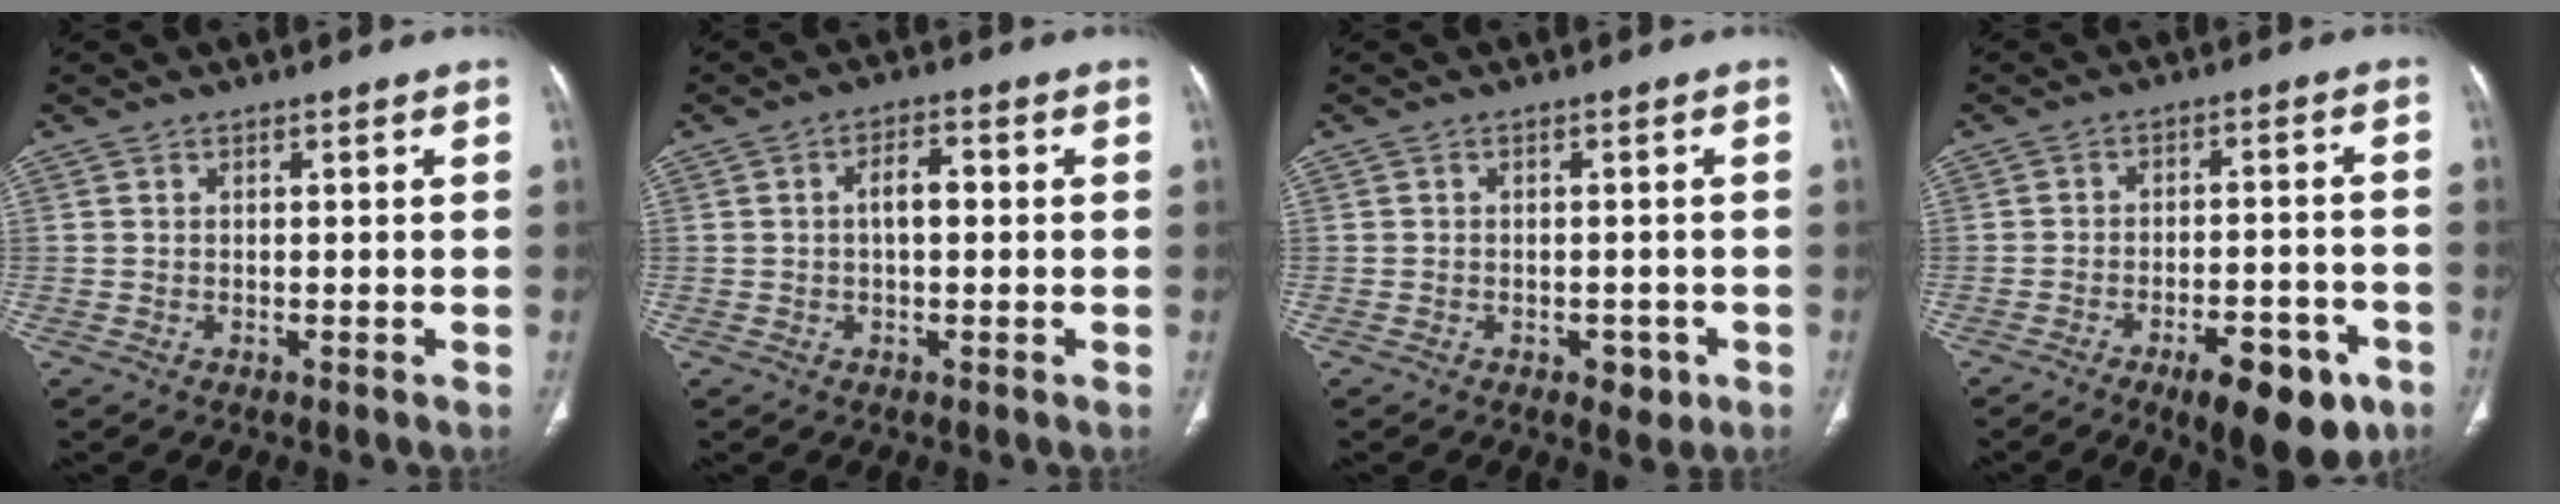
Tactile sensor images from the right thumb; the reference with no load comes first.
{"total": 4.1, "force": [0.3, 2.1, 3.6], "torque": [-0.057, 0.012, -0.001]}
{"total": 3.1, "force": [-1.4, 2.0, 1.8], "torque": [-0.008, 0.004, -0.013]}
{"total": 12.9, "force": [-7.1, 5.2, 9.4], "torque": [-0.108, 0.034, -0.093]}